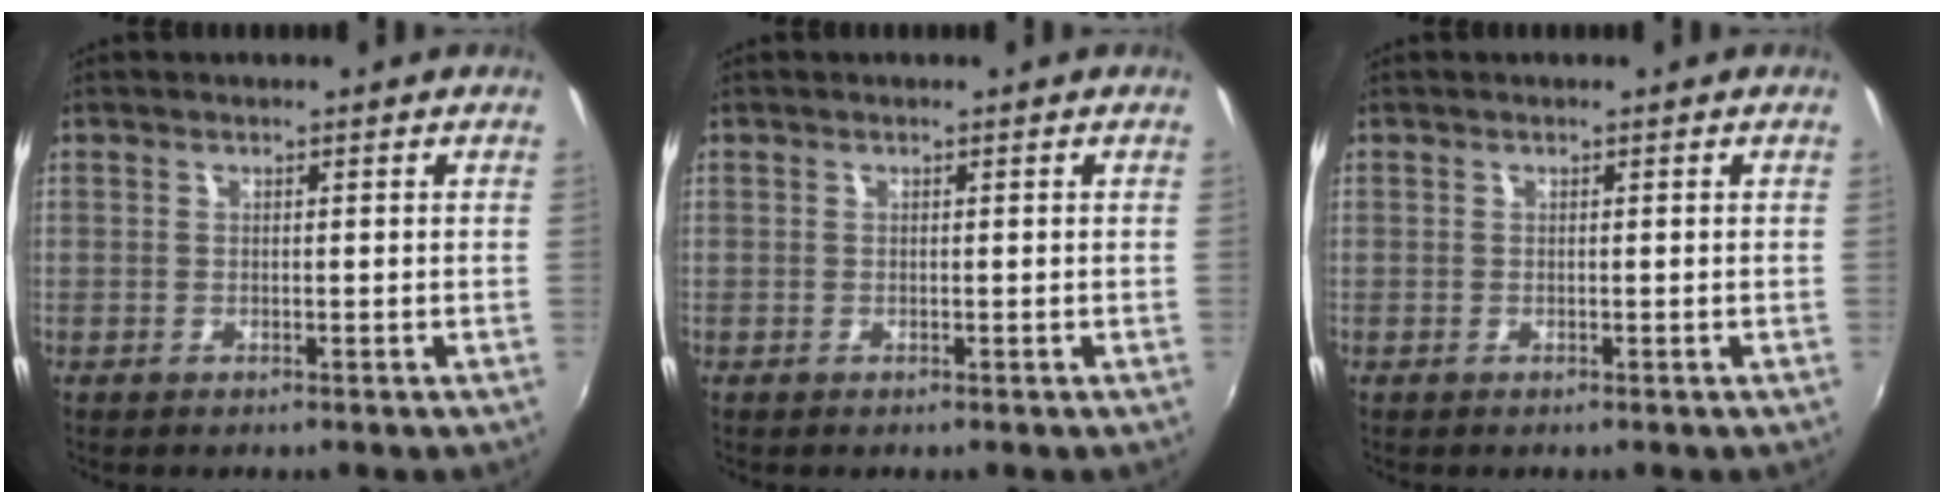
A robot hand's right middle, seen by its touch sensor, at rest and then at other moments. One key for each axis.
{"total": 0.0}
{"total": 0.0}